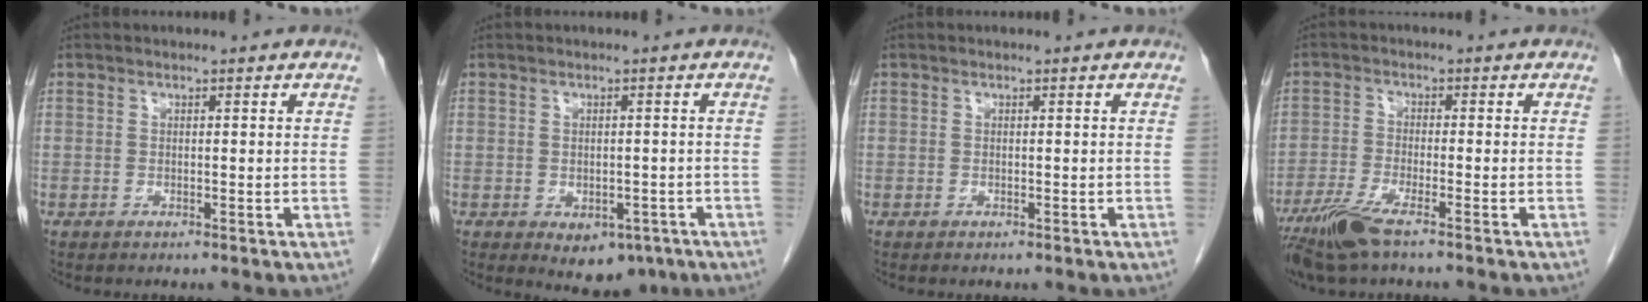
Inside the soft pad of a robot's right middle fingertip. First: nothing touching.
{"total": 5.9, "force": [-3.1, 3.7, 3.4], "torque": [-0.030, -0.001, -0.035]}
{"total": 0.0}
{"total": 6.3, "force": [-4.4, 0.4, 4.5], "torque": [-0.097, -0.019, -0.089]}